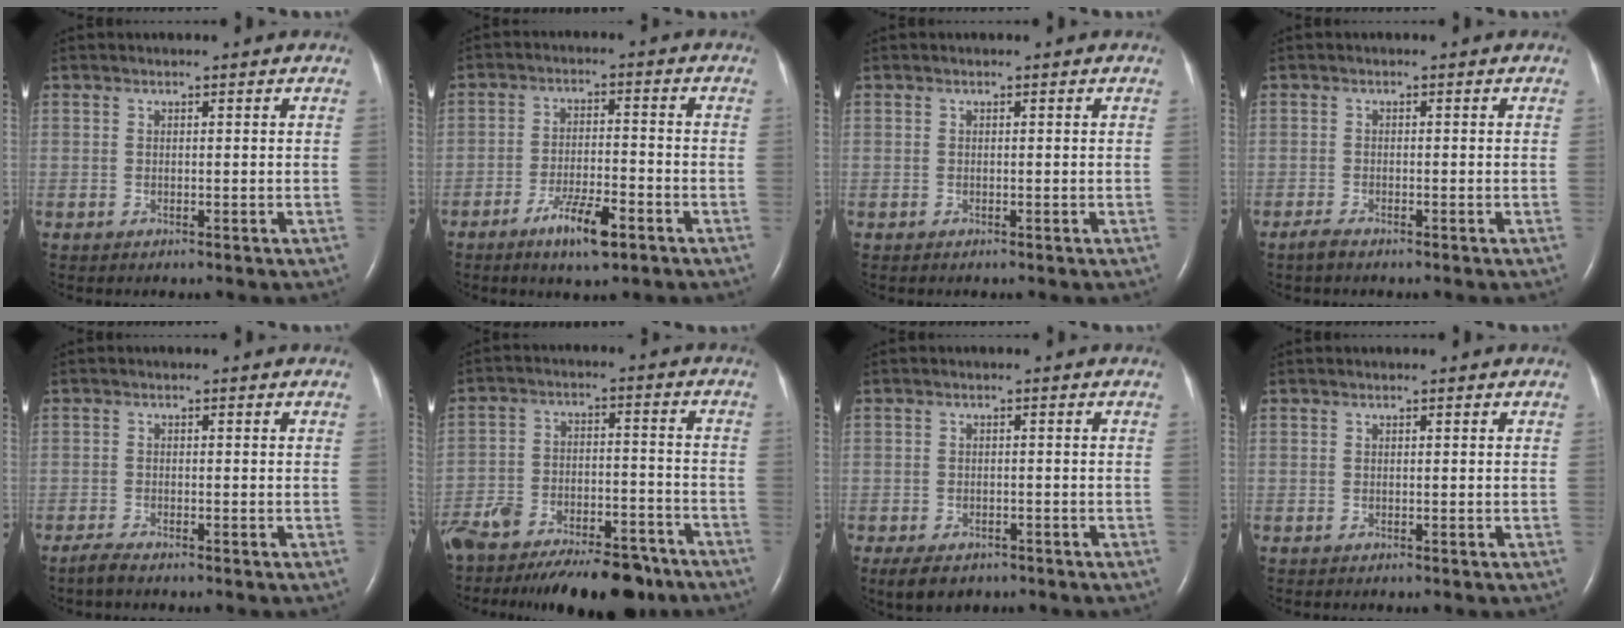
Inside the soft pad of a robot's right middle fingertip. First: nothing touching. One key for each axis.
{"total": 7.1, "fx": -4.3, "fy": 1.4, "fz": 5.5, "tx": -0.104, "ty": -0.007, "tz": -0.073}
{"total": 0.0}
{"total": 1.5, "fx": -1.3, "fy": 0.2, "fz": 0.7, "tx": -0.023, "ty": -0.004, "tz": -0.025}
{"total": 1.8, "fx": -1.6, "fy": 0.2, "fz": 0.9, "tx": -0.028, "ty": -0.006, "tz": -0.032}
{"total": 22.3, "fx": -18.4, "fy": 6.8, "fz": 10.5, "tx": -0.184, "ty": -0.013, "tz": -0.275}
{"total": 5.2, "fx": -3.8, "fy": 2.7, "fz": 2.3, "tx": -0.033, "ty": -0.004, "tz": -0.053}
{"total": 0.0}